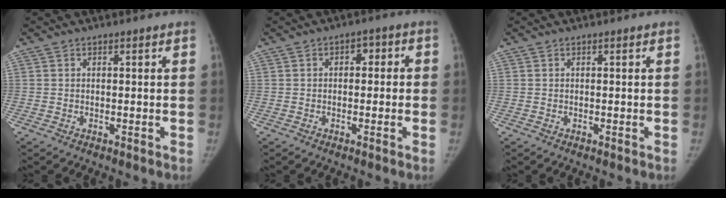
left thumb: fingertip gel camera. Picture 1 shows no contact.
{"total": 3.5, "force": [-0.1, 2.5, 2.5], "torque": [-0.011, 0.013, -0.011]}
{"total": 0.0}